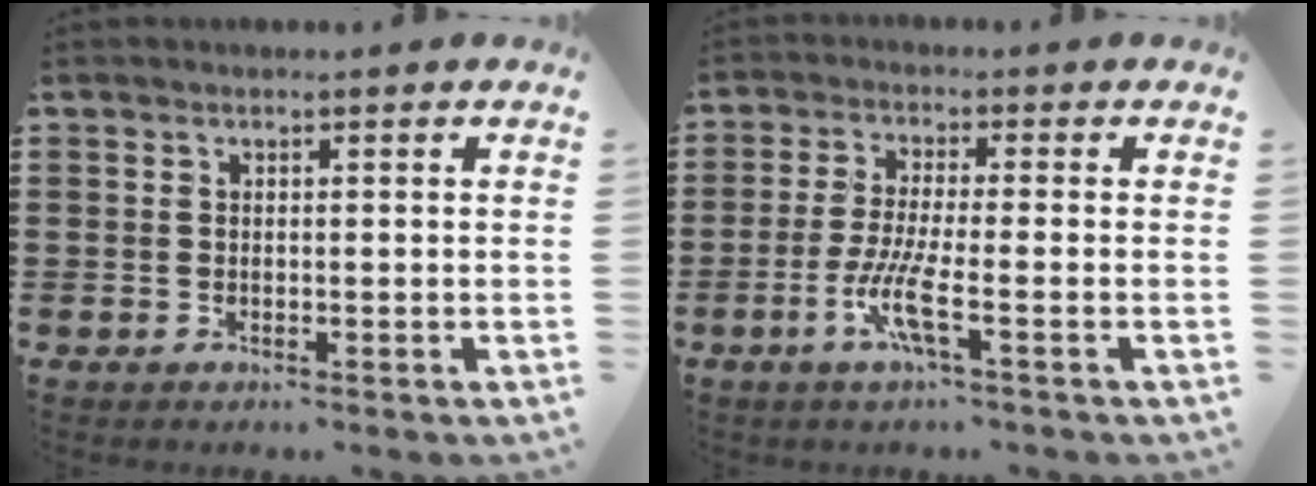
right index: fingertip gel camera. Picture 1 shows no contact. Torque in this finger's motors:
{"motor_torque": [2.03, 0.10, 0.52, 0.08]}